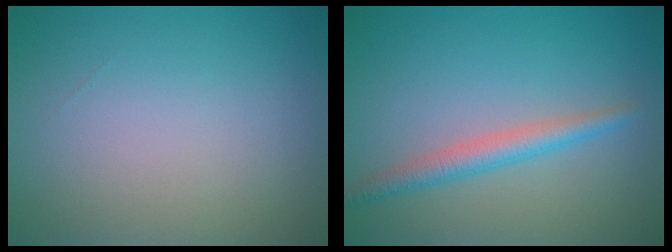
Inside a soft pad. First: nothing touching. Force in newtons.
{"total": 2.5, "press": 2.5, "slide": 0.0}